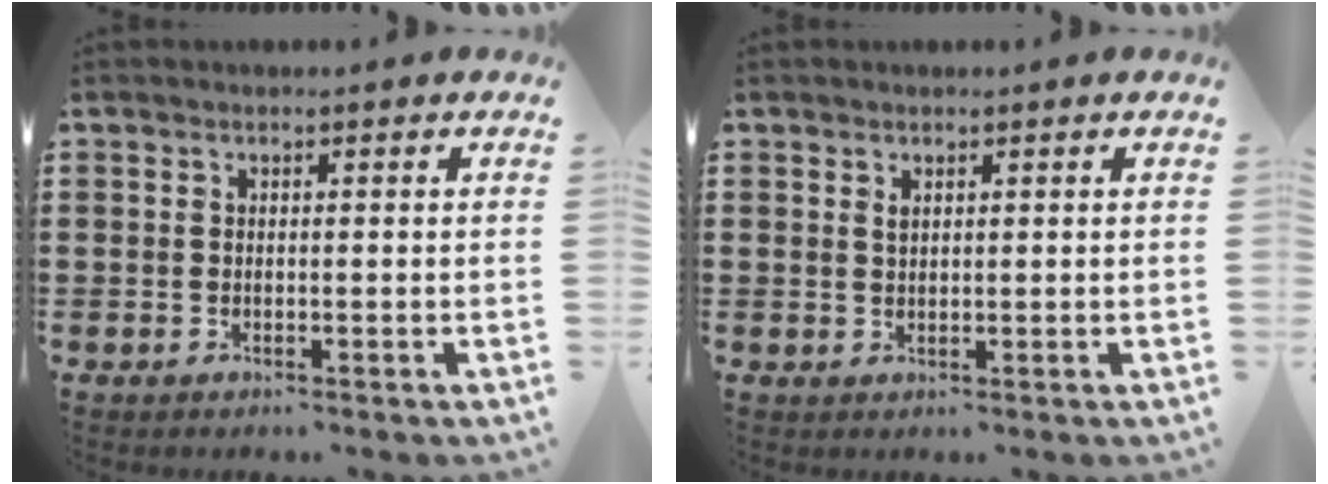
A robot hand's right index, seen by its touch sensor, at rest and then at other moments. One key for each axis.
{"total": 1.0, "fx": 0.6, "fy": 0.6, "fz": 0.6, "tx": -0.014, "ty": 0.003, "tz": 0.010}